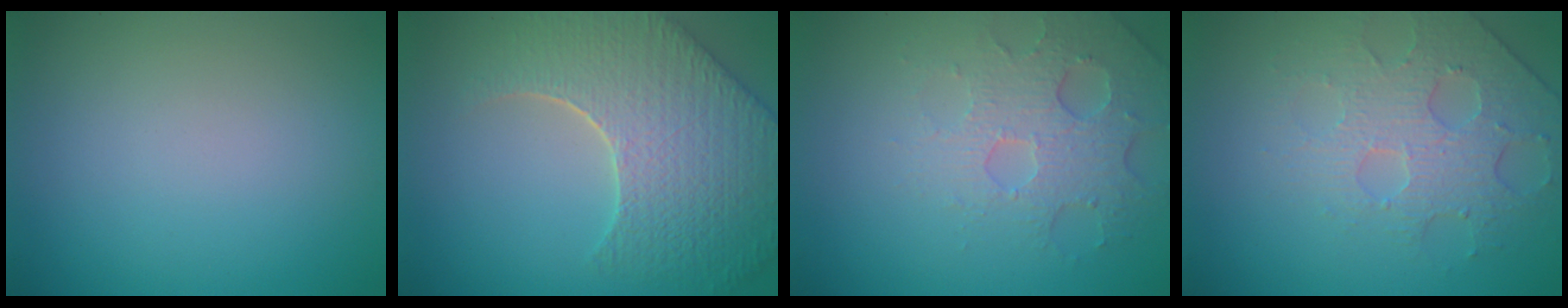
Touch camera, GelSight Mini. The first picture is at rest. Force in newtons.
{"total": 9.0, "press": 6.3, "slide": 6.4}
{"total": 4.9, "press": 3.4, "slide": 3.5}
{"total": 3.8, "press": 3.6, "slide": 1.3}